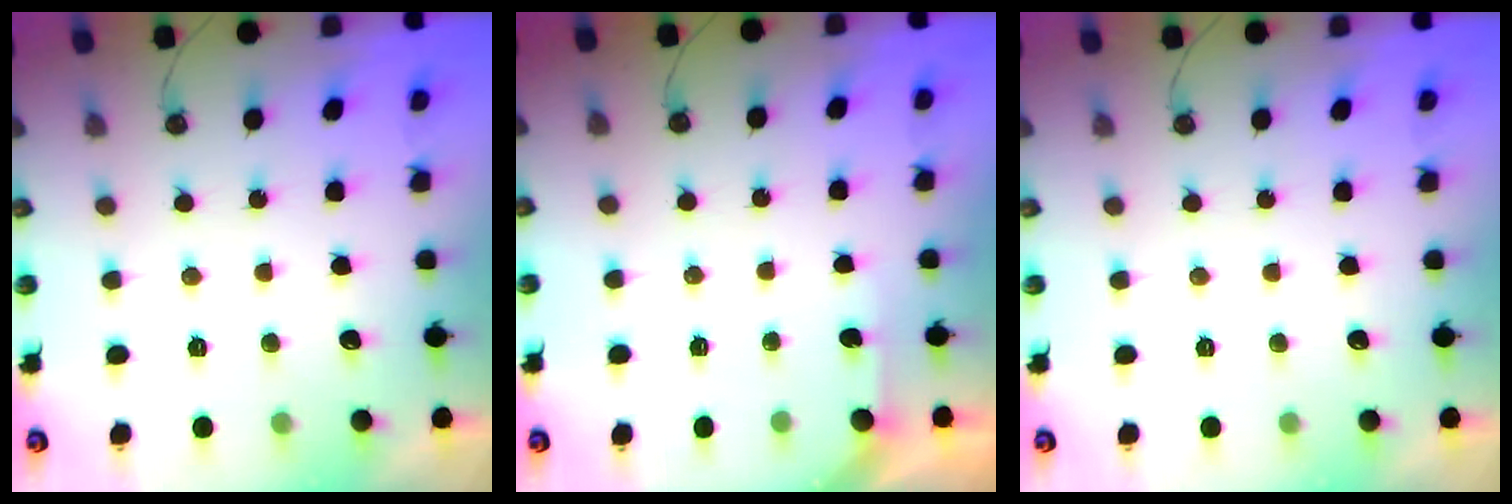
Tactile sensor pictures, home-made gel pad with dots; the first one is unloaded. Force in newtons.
{"total": 1.5, "press": 1.5, "slide": 0.2}
{"total": 0.0}